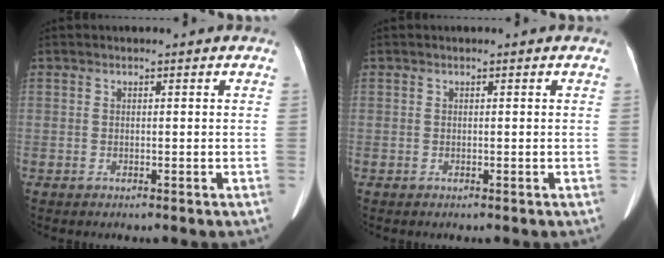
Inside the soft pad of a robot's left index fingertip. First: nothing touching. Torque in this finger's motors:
{"motor_torque": [-0.01, 0.02, 0.00, 0.00]}